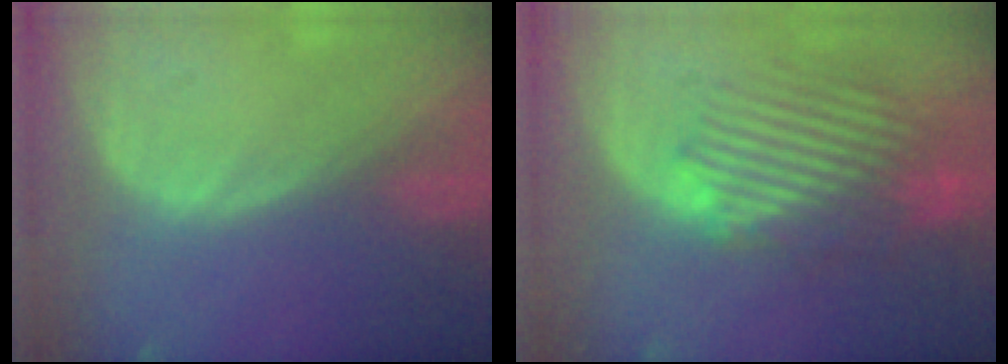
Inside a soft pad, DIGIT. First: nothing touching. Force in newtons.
{"total": 10.2, "press": 9.2, "slide": 4.3}